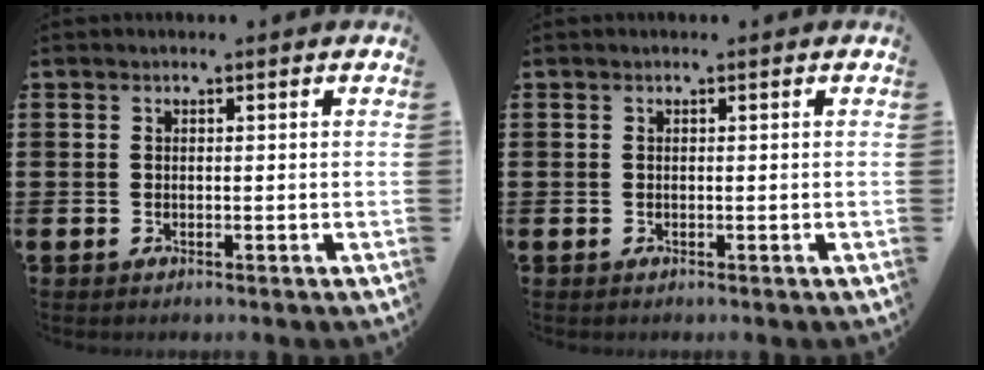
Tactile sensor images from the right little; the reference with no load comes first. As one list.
[{"total": 0.0}]